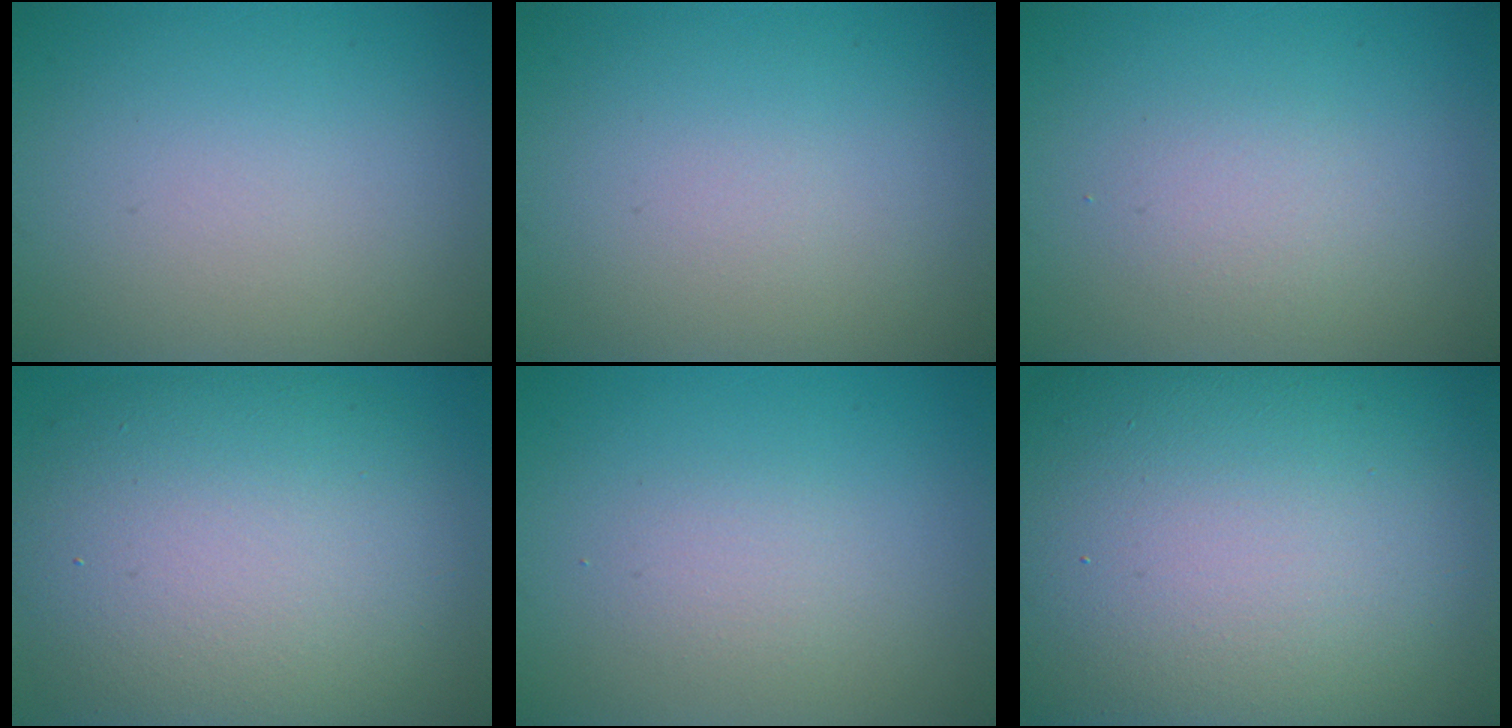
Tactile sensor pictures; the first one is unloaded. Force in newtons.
{"total": 0.0}
{"total": 1.5, "press": 1.5, "slide": 0.1}
{"total": 12.3, "press": 12.3, "slide": 0.6}
{"total": 1.3, "press": 1.3, "slide": 0.1}
{"total": 23.4, "press": 23.4, "slide": 1.4}